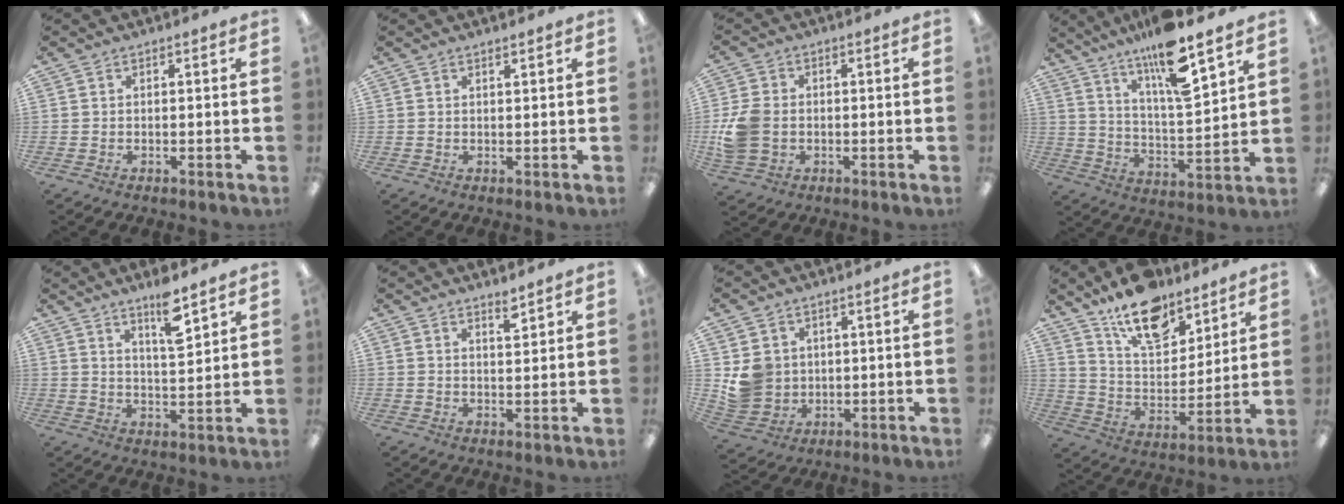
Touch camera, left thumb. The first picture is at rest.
{"total": 0.8, "force": [0.7, 0.0, 0.4], "torque": [-0.008, 0.000, 0.013]}
{"total": 8.8, "force": [-0.9, 7.1, 5.2], "torque": [-0.107, 0.014, -0.011]}
{"total": 13.6, "force": [10.7, 2.1, 8.2], "torque": [-0.149, -0.065, 0.179]}
{"total": 8.4, "force": [5.9, 1.9, 5.6], "torque": [-0.086, -0.036, 0.096]}
{"total": 3.2, "force": [2.8, 0.6, 1.5], "torque": [-0.011, -0.018, 0.044]}
{"total": 7.3, "force": [1.8, 6.9, 1.6], "torque": [-0.028, 0.003, 0.044]}
{"total": 16.7, "force": [12.3, 7.9, 7.9], "torque": [-0.128, -0.070, 0.220]}